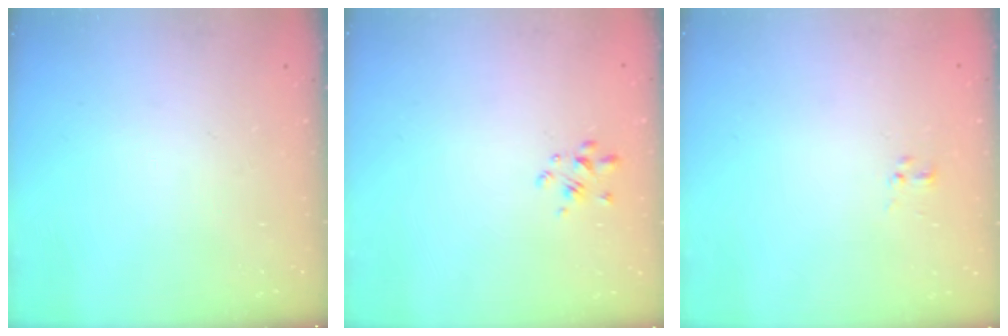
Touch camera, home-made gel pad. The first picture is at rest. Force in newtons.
{"total": 2.6, "press": 2.4, "slide": 1.0}
{"total": 1.4, "press": 1.3, "slide": 0.7}